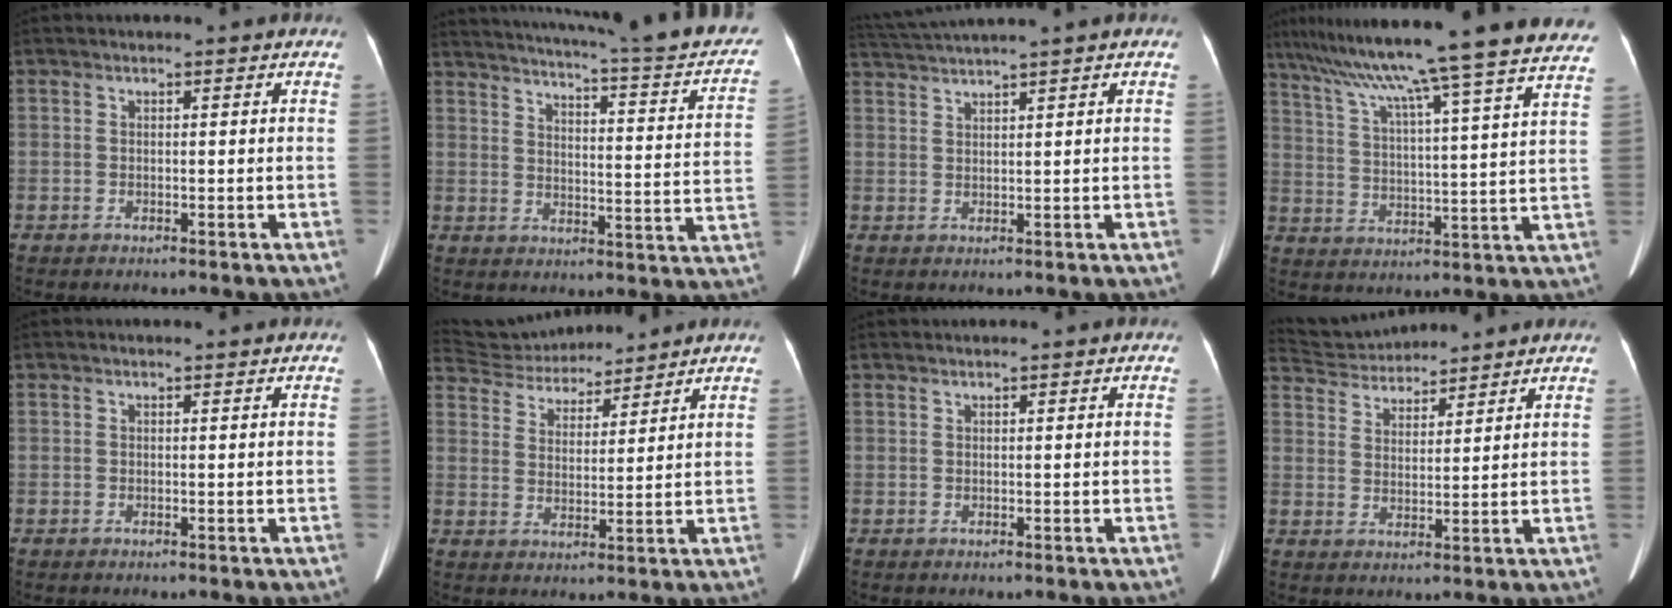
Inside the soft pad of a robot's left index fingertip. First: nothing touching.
{"total": 25.5, "force": [21.8, 2.5, 13.0], "torque": [-0.188, -0.038, 0.257]}
{"total": 4.6, "force": [3.9, -1.7, 1.7], "torque": [-0.039, 0.012, 0.082]}
{"total": 29.4, "force": [25.4, -1.6, 14.8], "torque": [-0.253, -0.033, 0.342]}
{"total": 0.0}
{"total": 11.5, "force": [10.9, 2.6, 2.5], "torque": [-0.047, 0.027, 0.192]}
{"total": 0.0}
{"total": 9.5, "force": [9.1, 2.3, 1.8], "torque": [-0.036, 0.035, 0.158]}